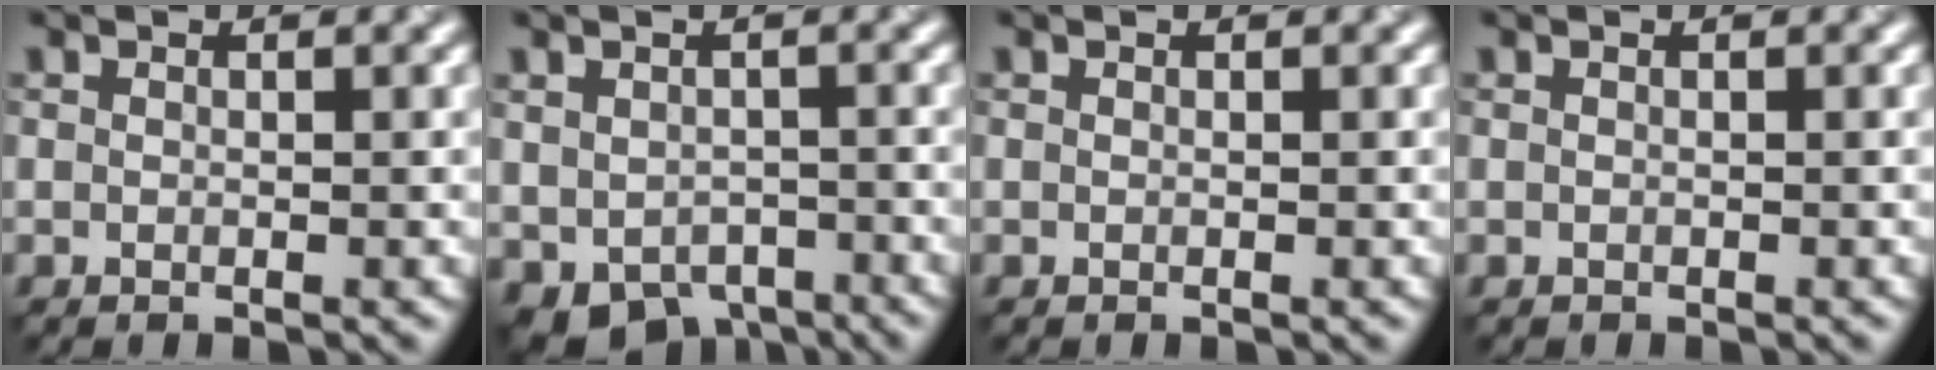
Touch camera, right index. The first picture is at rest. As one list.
[{"total": 4.9, "force": [-2.5, 3.2, 2.7], "torque": [-0.043, -0.021, -0.032]}, {"total": 0.0}, {"total": 0.0}]